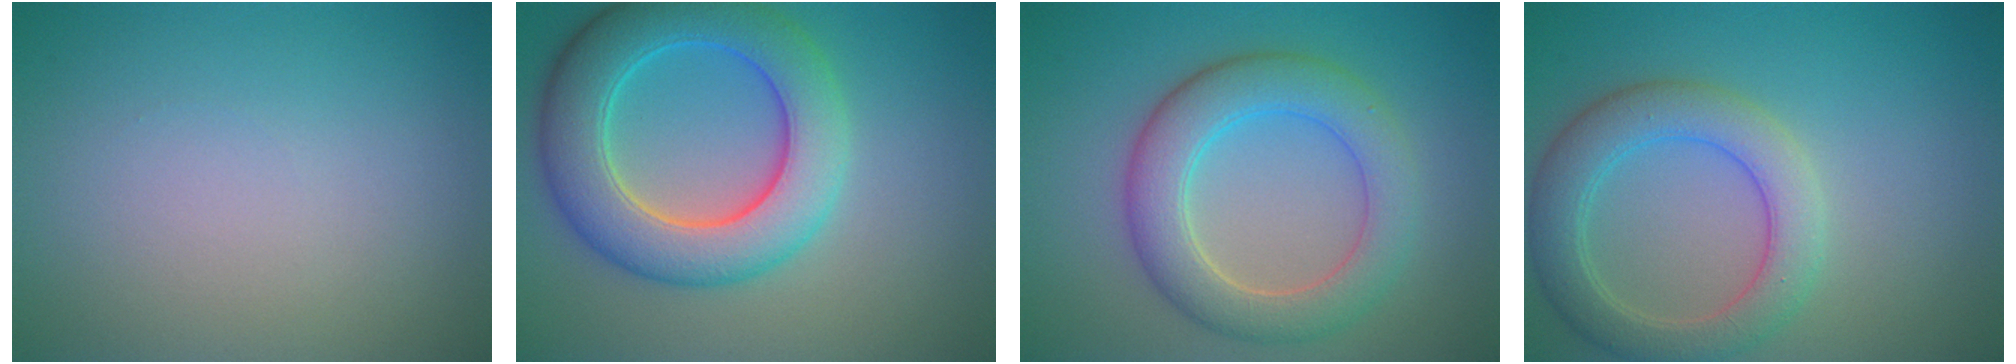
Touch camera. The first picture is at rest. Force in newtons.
{"total": 8.3, "press": 8.3, "slide": 0.5}
{"total": 5.9, "press": 5.9, "slide": 0.4}
{"total": 5.0, "press": 5.0, "slide": 0.5}